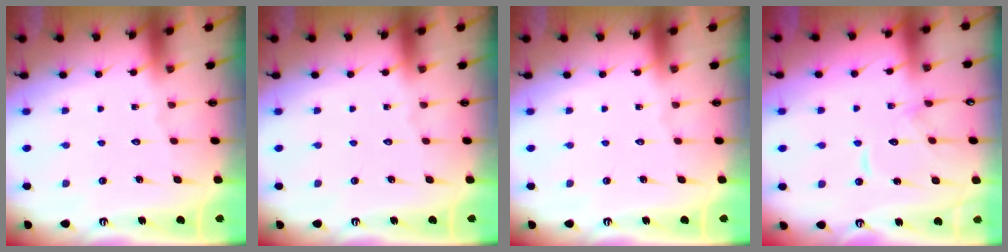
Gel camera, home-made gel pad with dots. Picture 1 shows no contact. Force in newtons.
{"total": 0.0}
{"total": 0.0}
{"total": 9.9, "press": 9.9, "slide": 0.2}